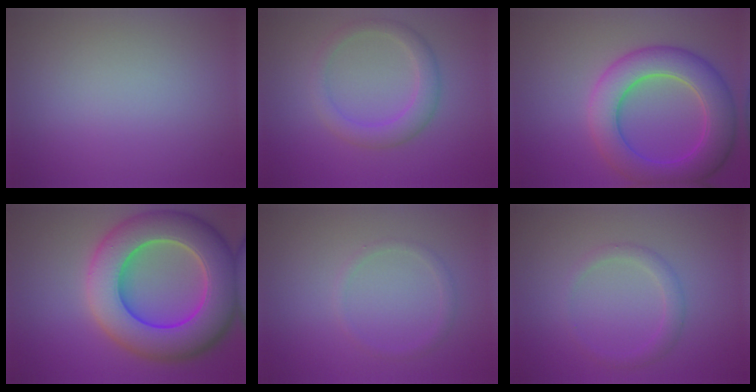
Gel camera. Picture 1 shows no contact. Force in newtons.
{"total": 2.9, "press": 2.9, "slide": 0.1}
{"total": 7.4, "press": 7.4, "slide": 0.5}
{"total": 12.2, "press": 12.1, "slide": 0.9}
{"total": 1.0, "press": 1.0, "slide": 0.1}
{"total": 1.7, "press": 1.7, "slide": 0.0}